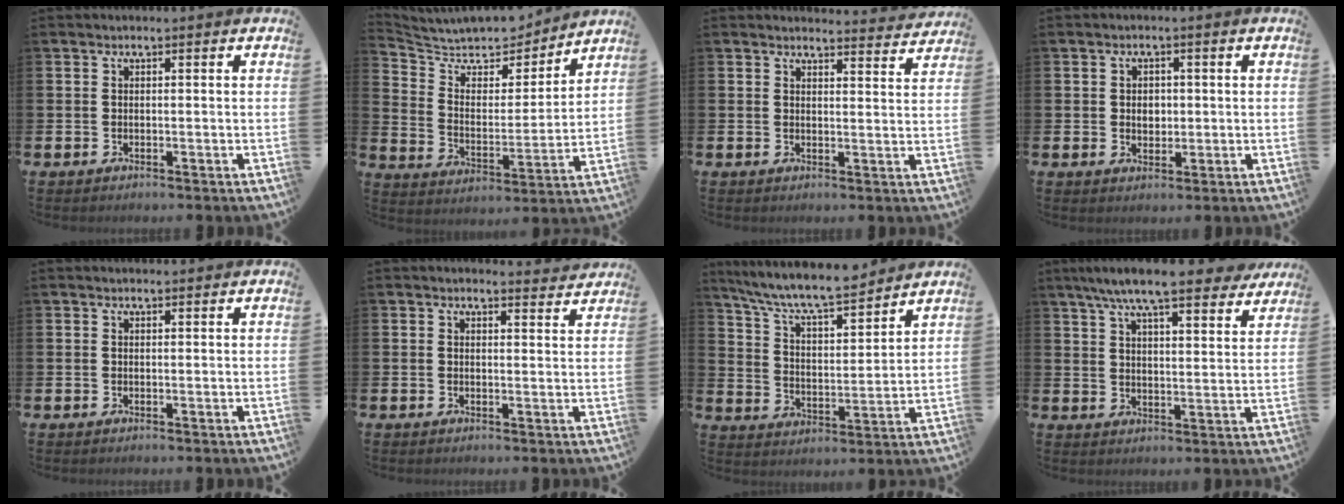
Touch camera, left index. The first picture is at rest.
{"total": 7.5, "force": [6.9, 2.5, 1.5], "torque": [-0.069, -0.057, 0.117]}
{"total": 3.3, "force": [3.3, 0.1, 0.0], "torque": [0.012, -0.029, 0.056]}
{"total": 2.1, "force": [0.3, 1.7, 1.1], "torque": [-0.010, 0.004, 0.000]}
{"total": 0.7, "force": [0.6, 0.1, 0.2], "torque": [0.003, -0.001, 0.010]}
{"total": 2.4, "force": [2.4, 0.2, 0.0], "torque": [0.005, -0.015, 0.042]}
{"total": 8.8, "force": [8.3, 0.9, 2.8], "torque": [-0.095, -0.056, 0.144]}
{"total": 9.3, "force": [8.4, 1.1, 3.8], "torque": [-0.092, -0.038, 0.149]}